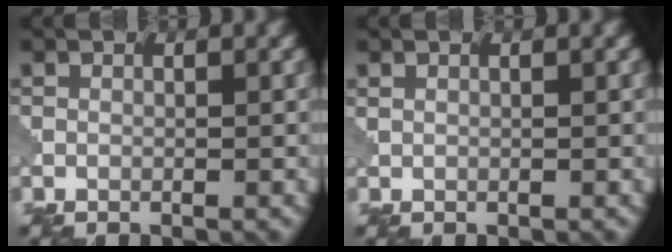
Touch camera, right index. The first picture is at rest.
{"total": 0.6, "force": [0.4, 0.4, 0.2], "torque": [-0.002, 0.003, 0.008]}